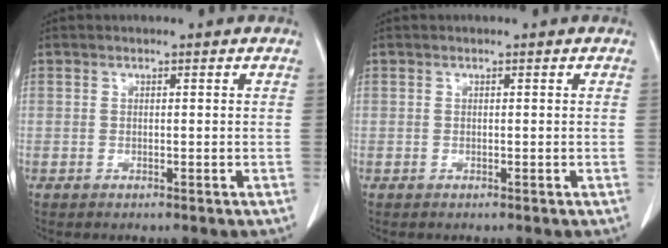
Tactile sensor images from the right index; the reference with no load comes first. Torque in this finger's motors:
{"motor_torque": [0.00, 0.00, 0.00, 0.00]}